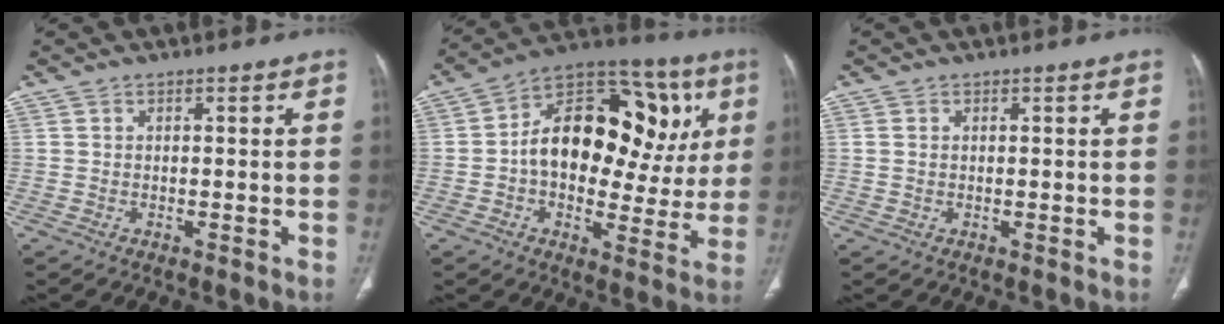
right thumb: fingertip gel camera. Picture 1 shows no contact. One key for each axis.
{"total": 22.8, "fx": 3.5, "fy": 14.0, "fz": 17.6, "tx": -0.211, "ty": 0.031, "tz": 0.045}
{"total": 0.9, "fx": 0.2, "fy": 0.6, "fz": 0.6, "tx": -0.017, "ty": 0.002, "tz": 0.006}